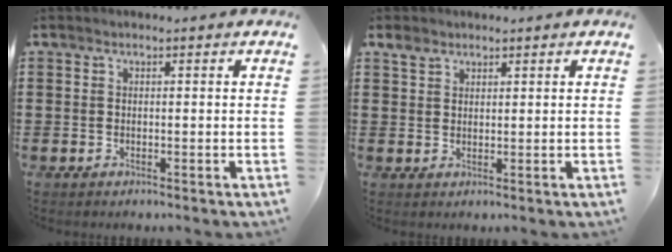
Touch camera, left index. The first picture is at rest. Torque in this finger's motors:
{"motor_torque": [0.29, -0.26, 0.00, 0.01]}